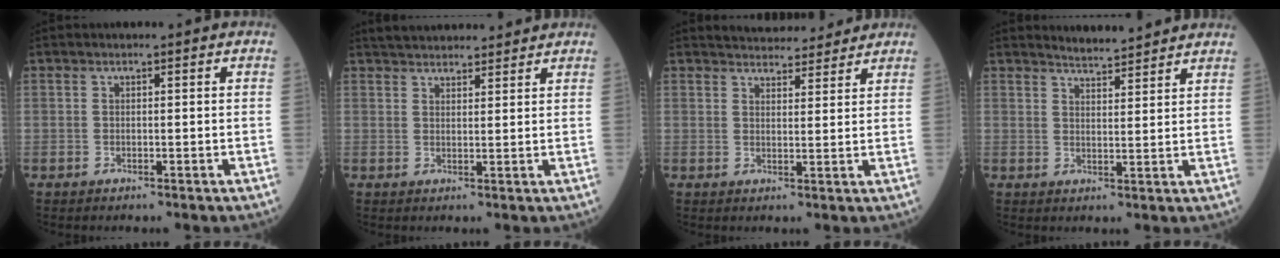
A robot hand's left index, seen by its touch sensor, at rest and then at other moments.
{"total": 10.0, "force": [9.3, 2.3, 2.9], "torque": [-0.035, 0.030, 0.131]}
{"total": 8.0, "force": [7.6, 1.9, 1.8], "torque": [-0.021, 0.012, 0.097]}
{"total": 5.2, "force": [5.1, 0.3, 1.0], "torque": [-0.025, 0.008, 0.073]}